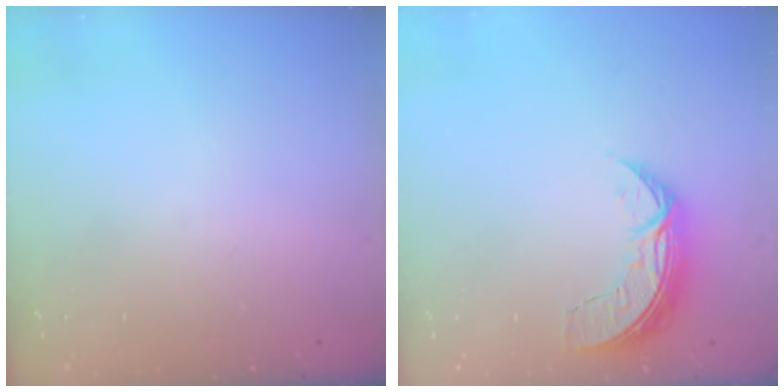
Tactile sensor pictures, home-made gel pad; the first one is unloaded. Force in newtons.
{"total": 7.3, "press": 7.3, "slide": 0.6}